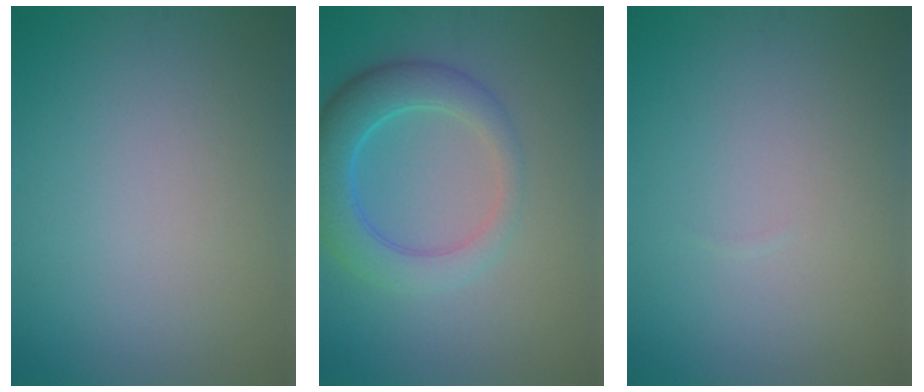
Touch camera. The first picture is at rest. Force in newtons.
{"total": 5.3, "press": 5.3, "slide": 0.2}
{"total": 0.0}